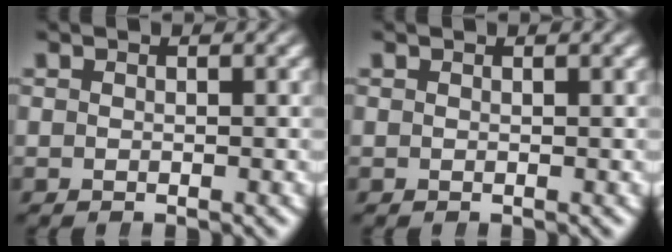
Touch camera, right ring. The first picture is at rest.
{"total": 0.0}